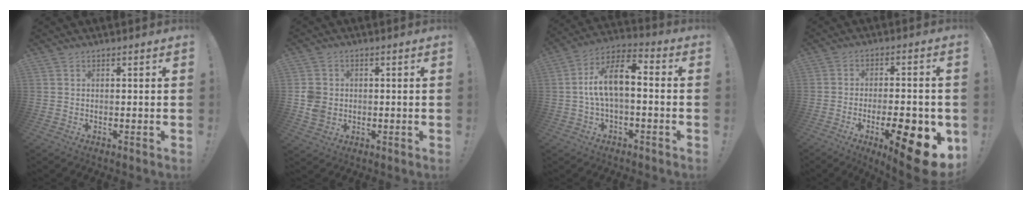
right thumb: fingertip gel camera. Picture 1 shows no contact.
{"total": 6.2, "force": [-0.1, 5.5, 2.8], "torque": [-0.062, 0.007, 0.001]}
{"total": 11.5, "force": [0.4, 5.2, 10.2], "torque": [-0.173, 0.005, 0.007]}
{"total": 17.7, "force": [-6.5, 6.0, 15.4], "torque": [-0.182, 0.030, -0.086]}